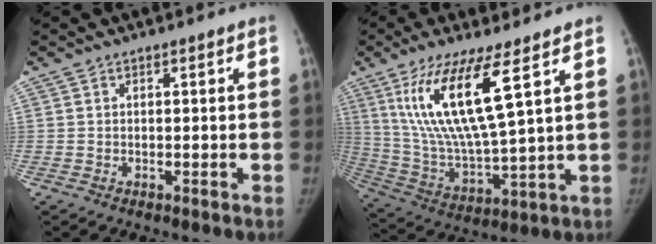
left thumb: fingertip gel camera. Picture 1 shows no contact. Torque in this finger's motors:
{"motor_torque": [1.61, 1.76, 1.83, -0.94, 0.18]}